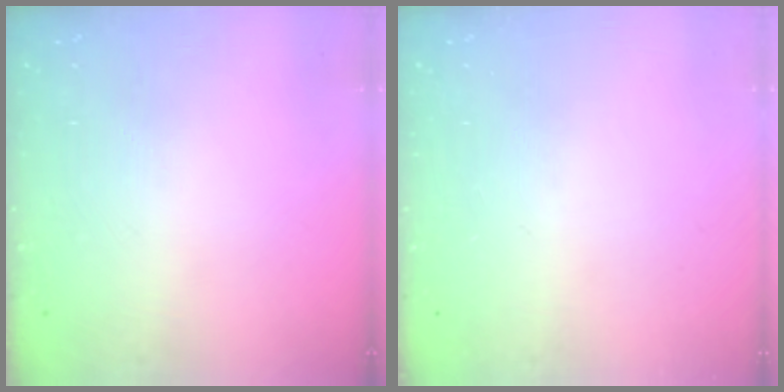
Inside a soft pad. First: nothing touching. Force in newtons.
{"total": 0.0}